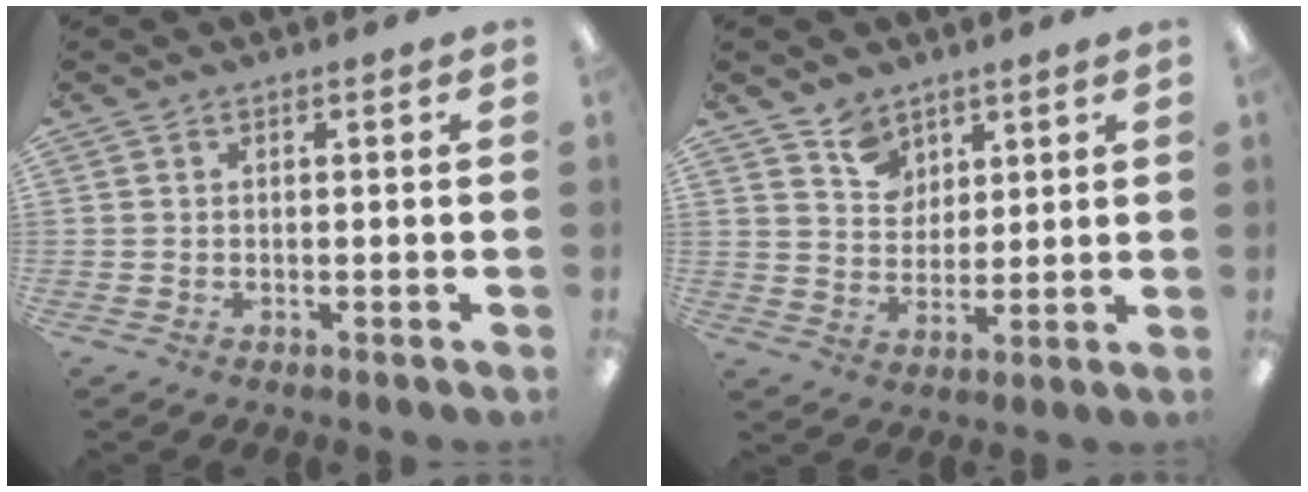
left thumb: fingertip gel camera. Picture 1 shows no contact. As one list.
[{"total": 7.2, "force": [5.2, 5.0, 1.0], "torque": [-0.014, -0.027, 0.095]}]